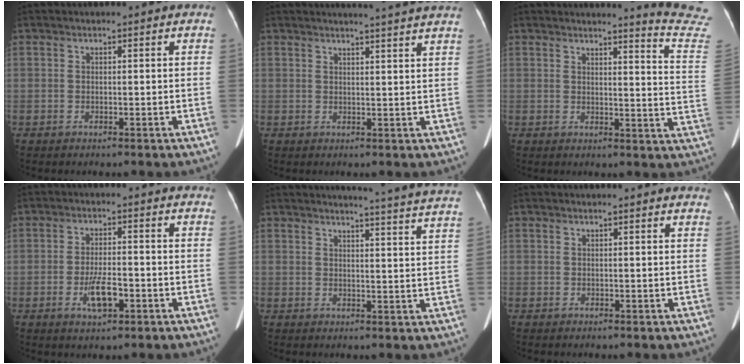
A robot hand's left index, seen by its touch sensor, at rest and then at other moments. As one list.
[{"total": 8.3, "force": [7.6, -1.1, 3.1], "torque": [-0.035, -0.007, 0.072]}, {"total": 11.6, "force": [11.4, -1.8, 0.9], "torque": [-0.006, -0.133, 0.102]}, {"total": 4.9, "force": [-2.0, 1.5, 4.3], "torque": [-0.083, -0.002, -0.031]}, {"total": 13.6, "force": [13.0, -1.8, 3.4], "torque": [-0.045, -0.078, 0.130]}, {"total": 1.4, "force": [1.2, 0.6, 0.3], "torque": [-0.010, 0.009, 0.002]}]